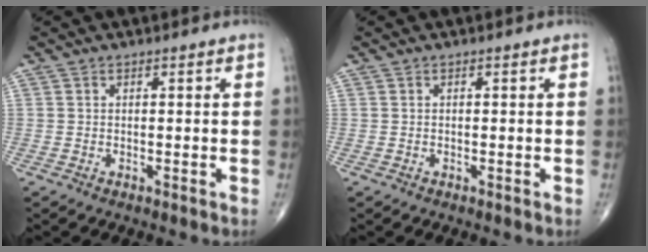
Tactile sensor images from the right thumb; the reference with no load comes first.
{"total": 0.0}